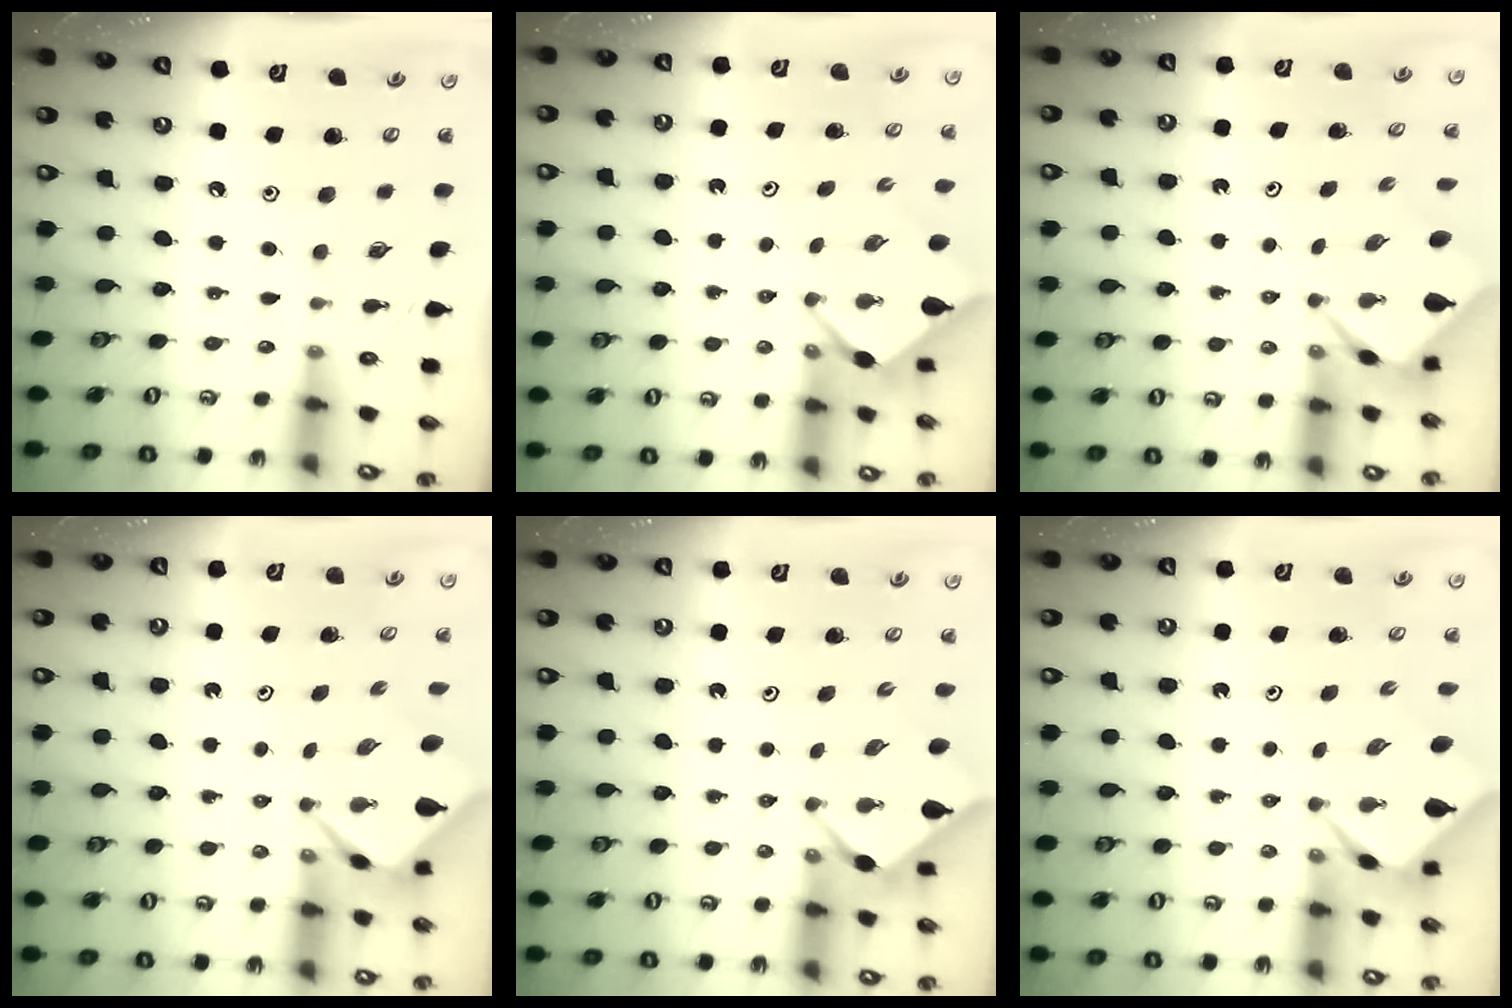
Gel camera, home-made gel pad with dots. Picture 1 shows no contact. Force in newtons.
{"total": 2.4, "press": 2.4, "slide": 0.2}
{"total": 2.7, "press": 2.7, "slide": 0.0}
{"total": 2.5, "press": 2.5, "slide": 0.2}
{"total": 2.9, "press": 2.9, "slide": 0.3}
{"total": 2.6, "press": 2.5, "slide": 0.2}